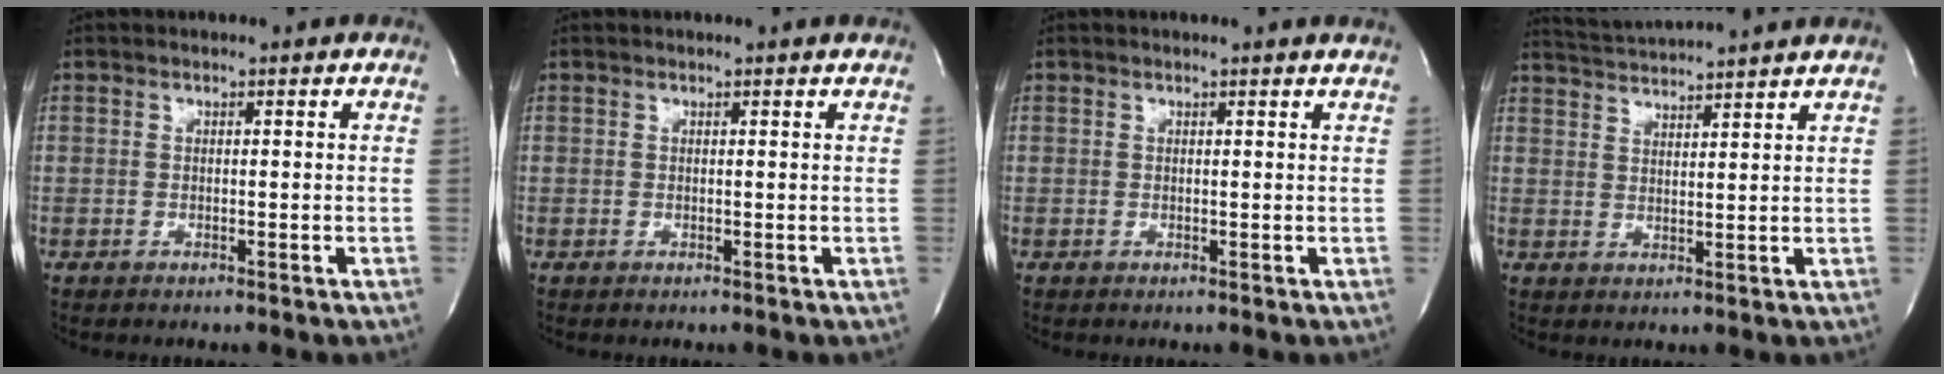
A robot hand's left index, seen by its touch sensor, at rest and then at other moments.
{"total": 0.7, "force": [0.6, -0.1, 0.2], "torque": [-0.010, -0.009, 0.005]}
{"total": 1.5, "force": [1.4, -0.4, 0.3], "torque": [-0.017, -0.009, 0.008]}
{"total": 8.5, "force": [8.1, -1.3, 2.3], "torque": [-0.051, 0.015, 0.124]}